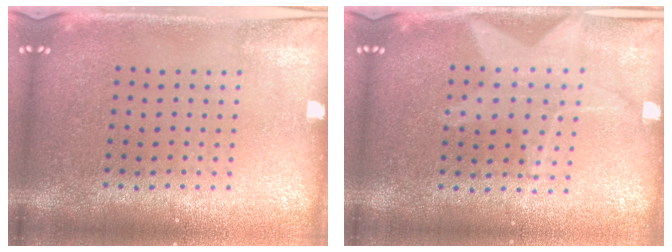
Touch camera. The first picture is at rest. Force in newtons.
{"total": 1.3, "press": 1.3, "slide": 0.2}